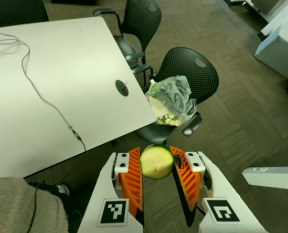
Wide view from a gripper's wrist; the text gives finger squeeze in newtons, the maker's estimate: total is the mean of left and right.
{"total": 11.2, "left": 11.3, "right": 11.1}